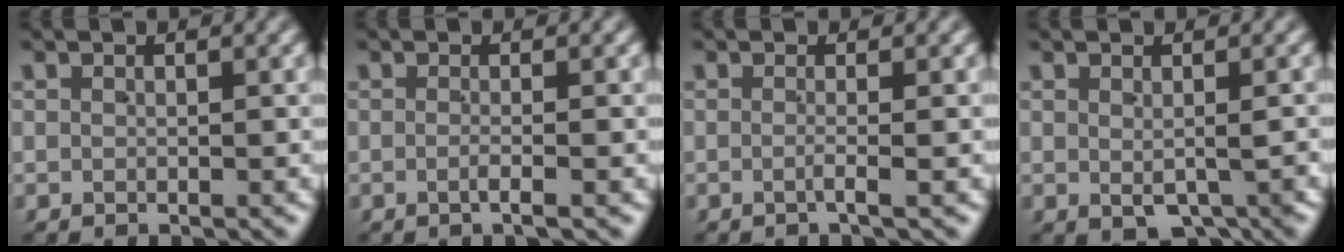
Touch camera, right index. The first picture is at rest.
{"total": 1.4, "force": [-0.9, -0.2, 1.1], "torque": [-0.025, -0.002, -0.017]}
{"total": 1.2, "force": [-0.7, -0.4, 0.9], "torque": [-0.025, -0.003, -0.015]}
{"total": 2.7, "force": [-1.3, 1.0, 2.2], "torque": [-0.024, -0.016, -0.003]}